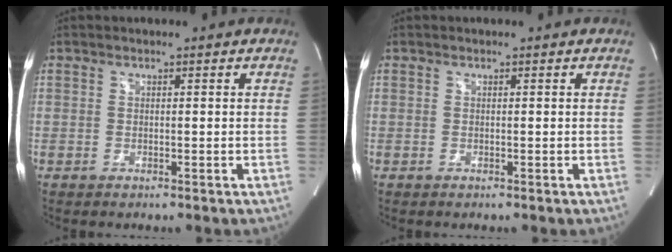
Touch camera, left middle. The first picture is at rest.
{"total": 0.0}